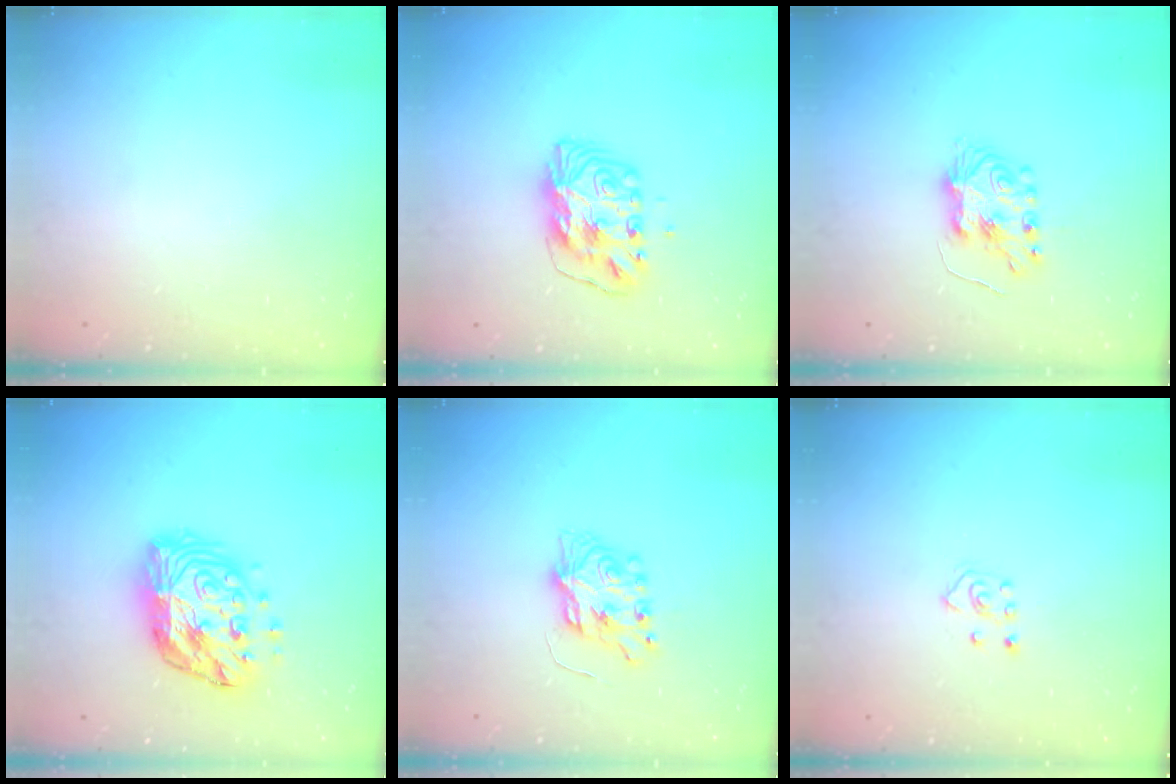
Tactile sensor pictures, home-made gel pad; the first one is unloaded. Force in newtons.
{"total": 10.3, "press": 10.3, "slide": 0.8}
{"total": 7.3, "press": 7.2, "slide": 0.6}
{"total": 15.8, "press": 15.7, "slide": 1.3}
{"total": 7.3, "press": 7.3, "slide": 0.3}
{"total": 4.6, "press": 4.5, "slide": 0.8}